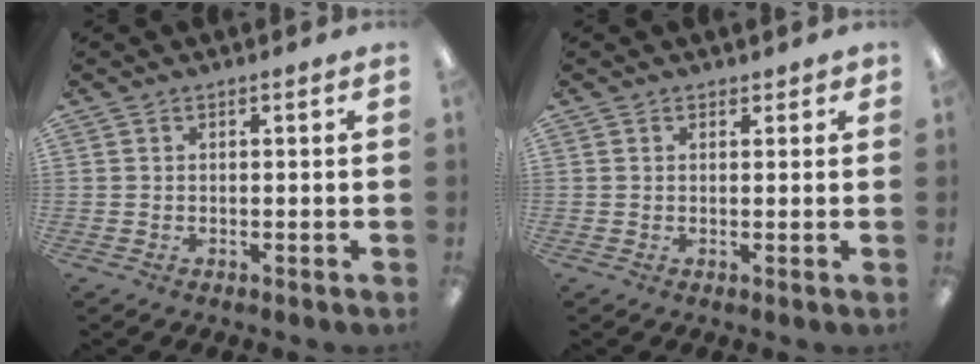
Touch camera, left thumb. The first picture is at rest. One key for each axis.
{"total": 1.3, "fx": 0.9, "fy": 0.9, "fz": 0.3, "tx": 0.004, "ty": -0.001, "tz": 0.015}